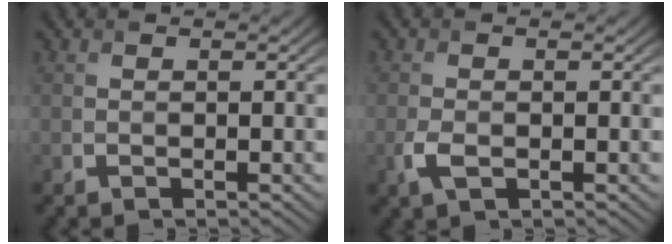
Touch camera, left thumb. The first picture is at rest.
{"total": 2.2, "force": [-0.7, 1.2, 1.7], "torque": [-0.044, -0.005, -0.013]}